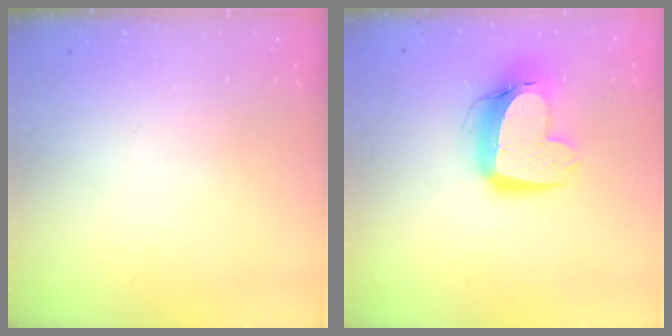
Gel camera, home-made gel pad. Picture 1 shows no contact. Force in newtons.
{"total": 13.6, "press": 13.5, "slide": 1.4}